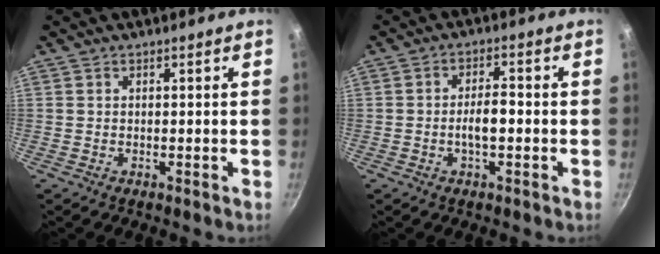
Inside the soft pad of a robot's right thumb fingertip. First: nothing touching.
{"total": 4.6, "force": [-1.0, 1.8, 4.1], "torque": [-0.066, 0.020, -0.019]}